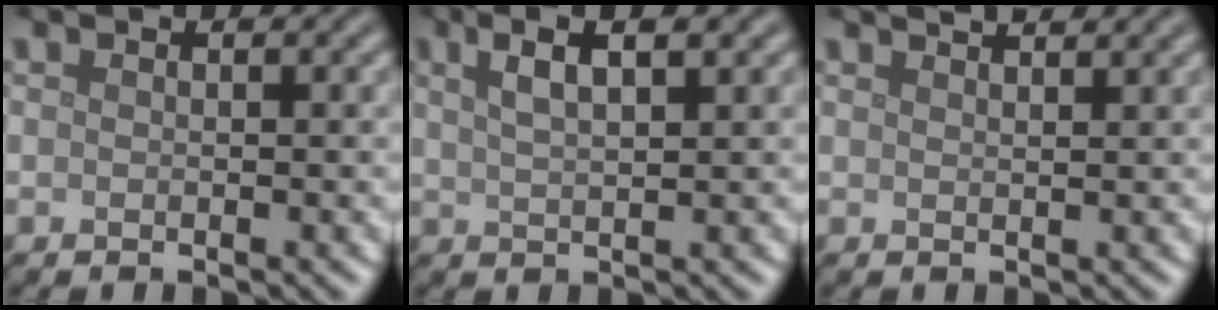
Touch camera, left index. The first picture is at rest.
{"total": 4.1, "force": [2.2, 1.2, 3.2], "torque": [-0.052, 0.010, 0.038]}
{"total": 3.4, "force": [2.7, 1.1, 1.7], "torque": [0.000, 0.018, 0.008]}